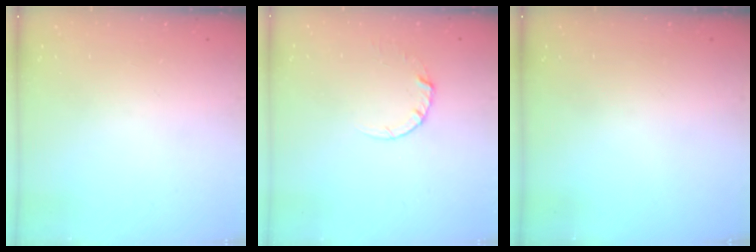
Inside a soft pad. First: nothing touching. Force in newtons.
{"total": 2.7, "press": 2.7, "slide": 0.2}
{"total": 0.0}